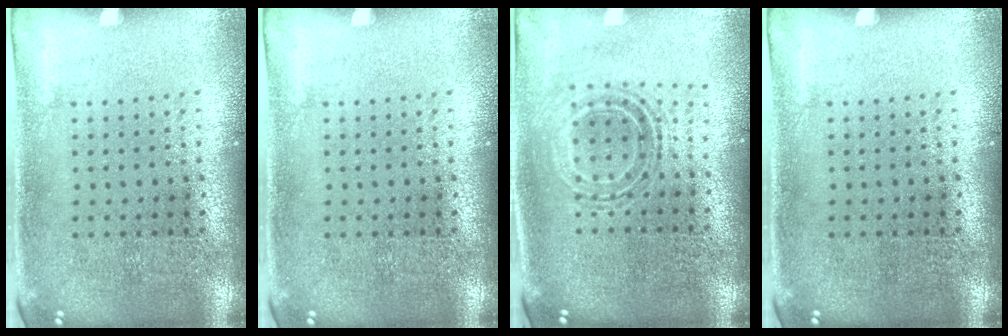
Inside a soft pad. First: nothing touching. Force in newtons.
{"total": 0.0}
{"total": 0.9, "press": 0.8, "slide": 0.3}
{"total": 0.0}